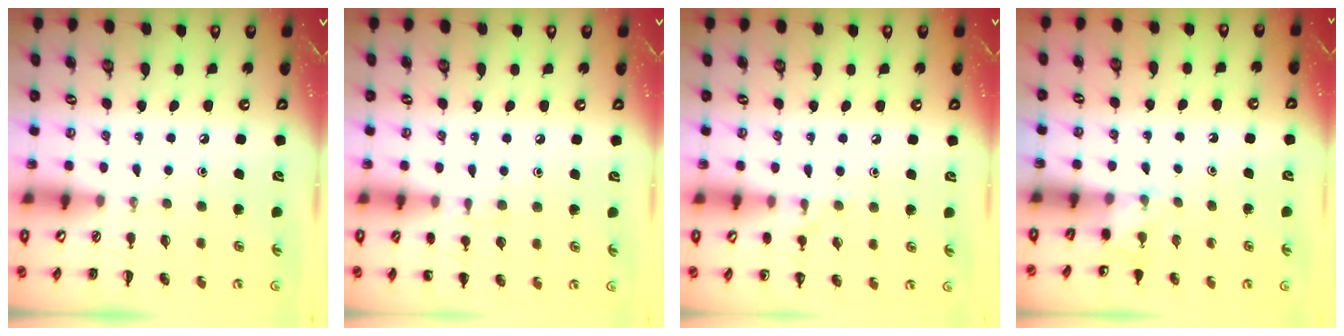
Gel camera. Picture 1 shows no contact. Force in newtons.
{"total": 6.4, "press": 6.1, "slide": 1.8}
{"total": 7.1, "press": 6.8, "slide": 2.1}
{"total": 2.2, "press": 2.2, "slide": 0.6}